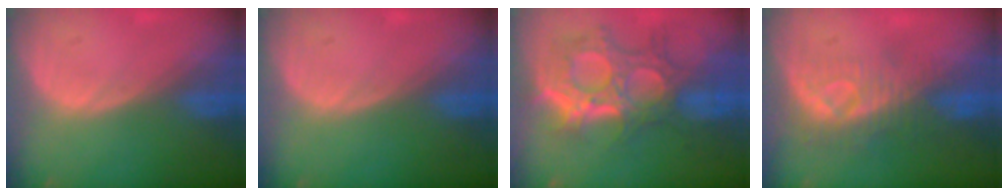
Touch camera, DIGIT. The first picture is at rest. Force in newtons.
{"total": 0.0}
{"total": 11.8, "press": 10.6, "slide": 5.2}
{"total": 8.3, "press": 7.4, "slide": 3.7}